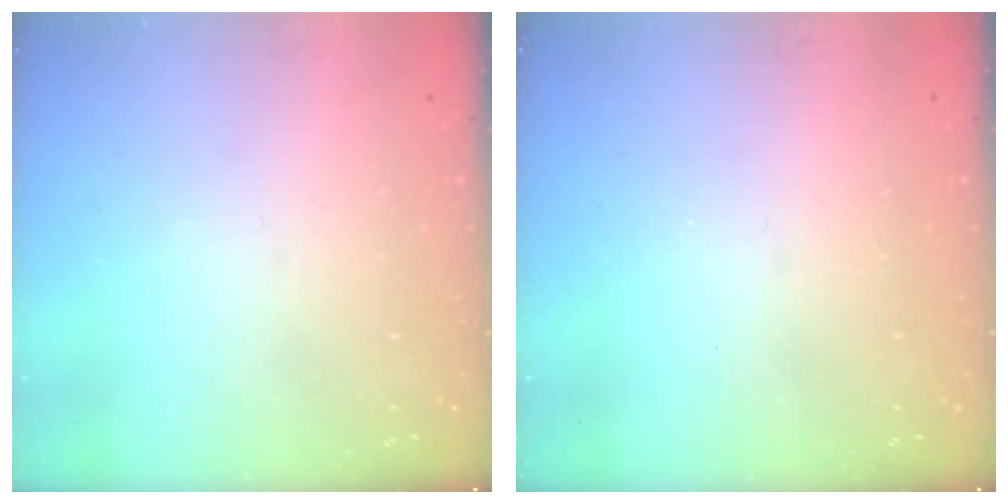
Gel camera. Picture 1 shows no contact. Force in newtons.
{"total": 2.6, "press": 2.6, "slide": 0.4}